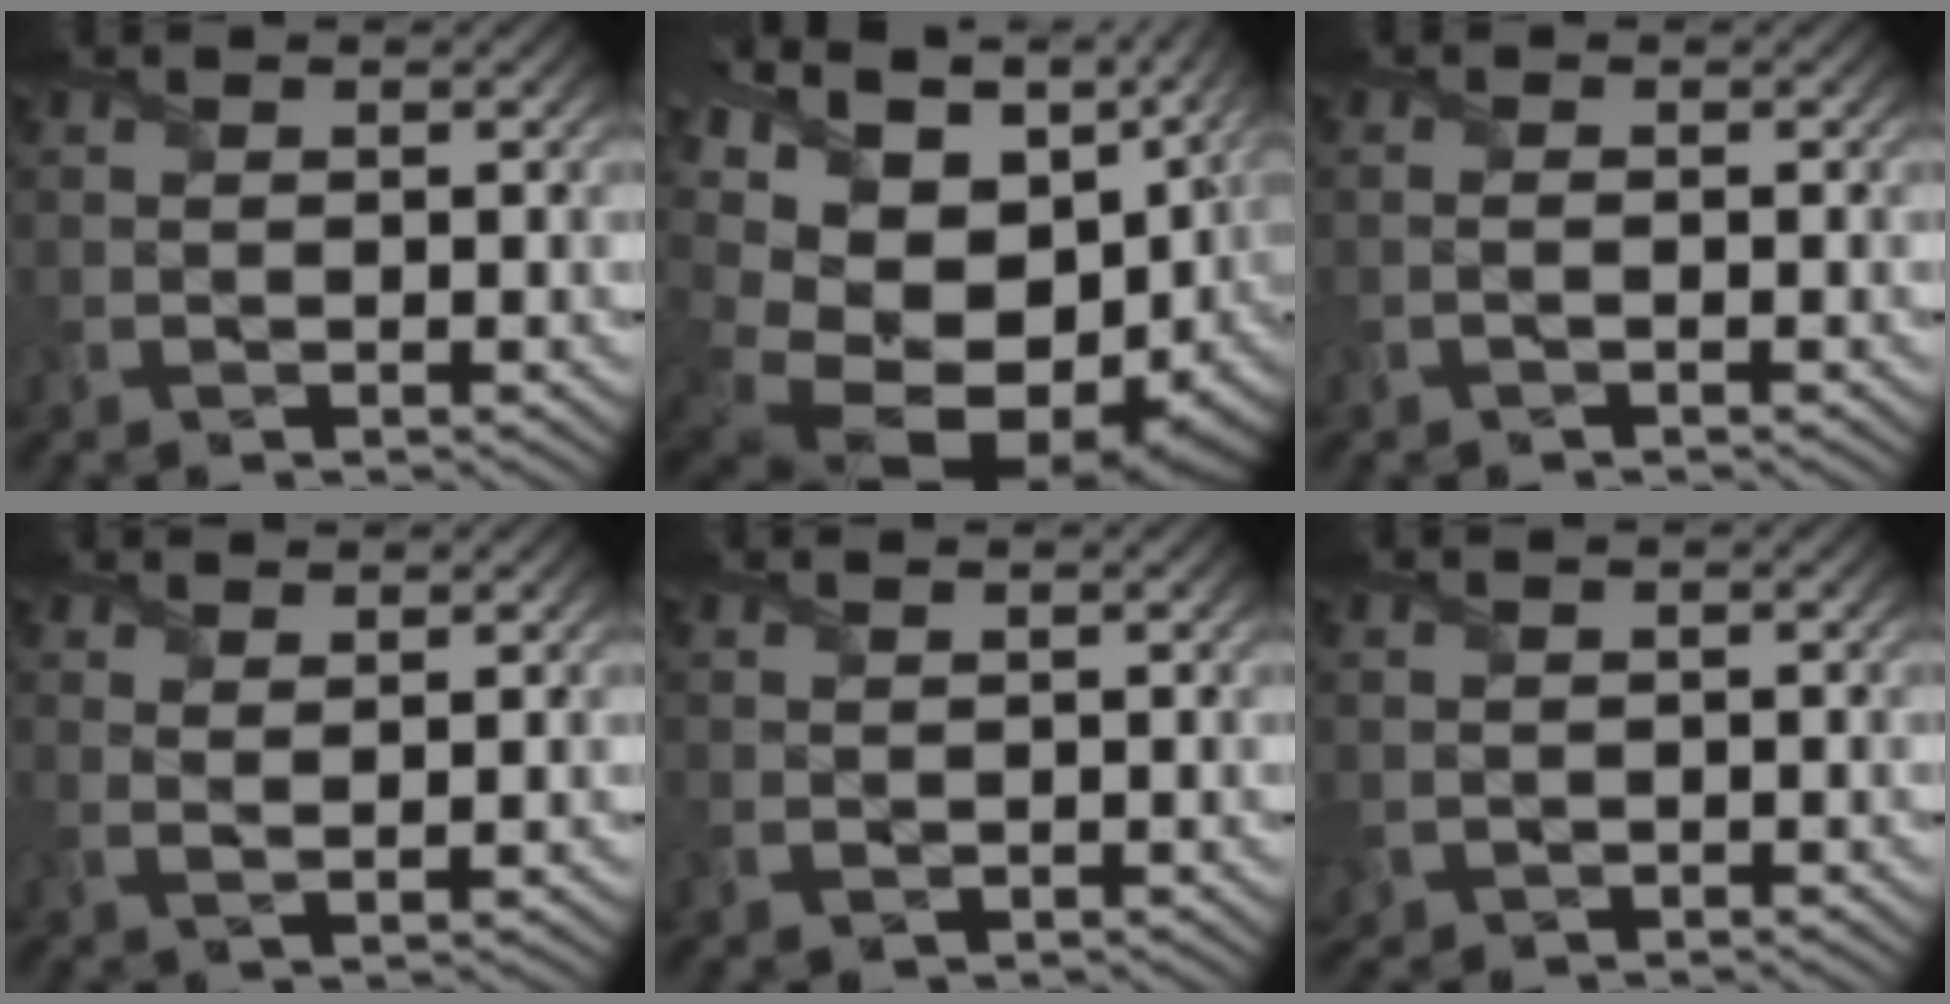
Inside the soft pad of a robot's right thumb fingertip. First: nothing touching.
{"total": 20.2, "force": [-2.6, 13.4, 14.8], "torque": [-0.288, -0.055, 0.003]}
{"total": 0.7, "force": [-0.6, -0.3, 0.3], "torque": [-0.006, 0.002, -0.012]}
{"total": 2.5, "force": [2.2, 0.2, 1.2], "torque": [-0.029, -0.003, 0.042]}
{"total": 0.7, "force": [0.6, 0.2, 0.1], "torque": [-0.010, -0.002, 0.015]}
{"total": 0.9, "force": [0.3, 0.8, 0.3], "torque": [-0.020, -0.002, 0.004]}